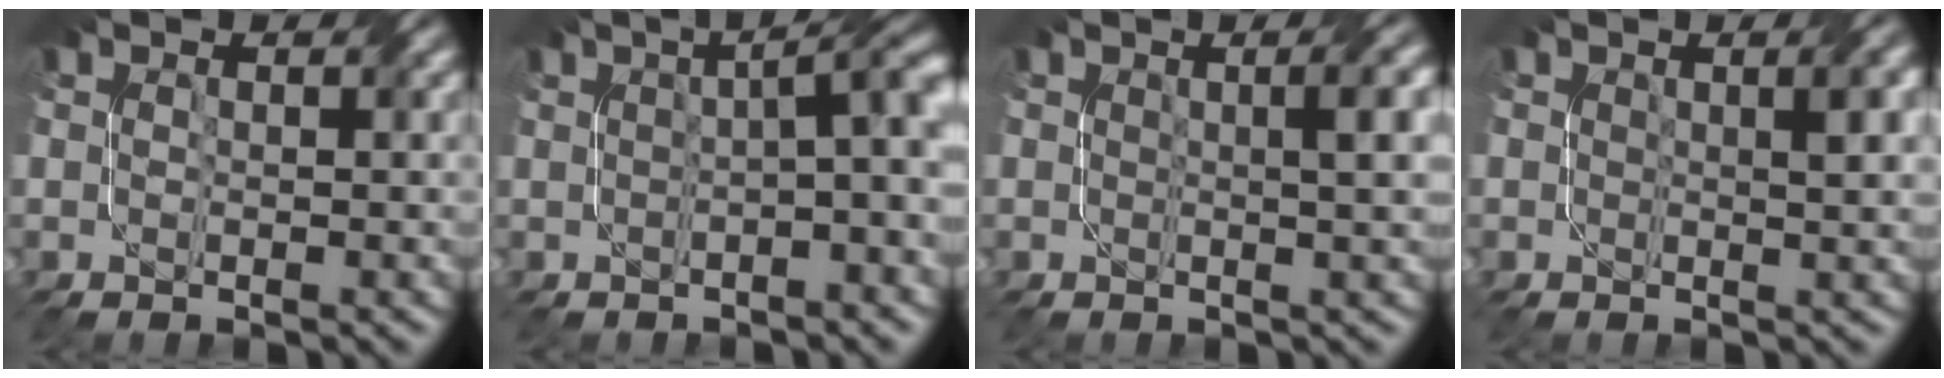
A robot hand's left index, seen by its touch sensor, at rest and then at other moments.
{"total": 6.2, "force": [0.5, 1.9, 5.9], "torque": [-0.035, 0.030, 0.002]}
{"total": 3.2, "force": [0.4, 0.8, 3.1], "torque": [-0.030, 0.016, 0.006]}
{"total": 2.0, "force": [0.4, 0.4, 1.9], "torque": [-0.016, 0.008, 0.006]}